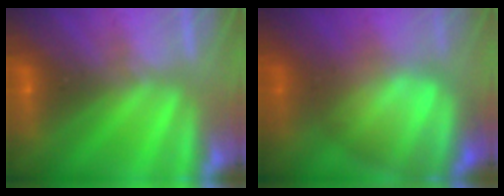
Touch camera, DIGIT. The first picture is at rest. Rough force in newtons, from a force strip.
{"total": 7.8}